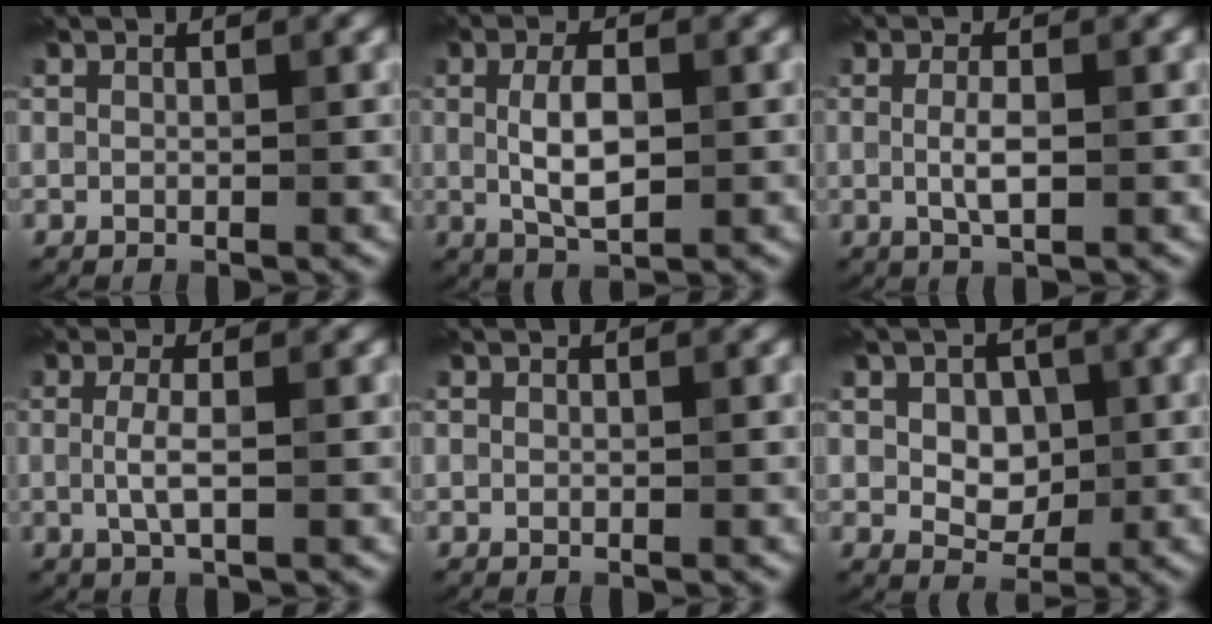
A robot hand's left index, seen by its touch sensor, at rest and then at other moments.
{"total": 4.1, "force": [-0.2, 1.9, 3.7], "torque": [-0.077, -0.002, 0.001]}
{"total": 2.1, "force": [-0.3, 0.6, 2.0], "torque": [-0.044, -0.004, -0.007]}
{"total": 1.9, "force": [-0.4, 0.3, 1.8], "torque": [-0.042, -0.004, -0.006]}
{"total": 0.0}
{"total": 3.7, "force": [0.2, 2.7, 2.5], "torque": [-0.044, -0.008, 0.003]}